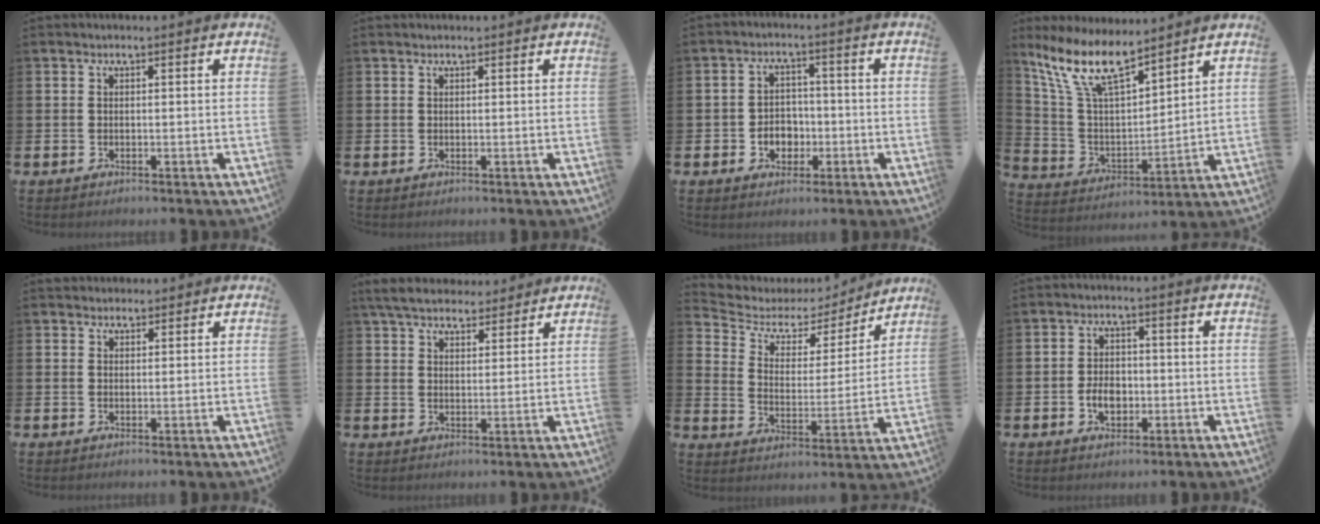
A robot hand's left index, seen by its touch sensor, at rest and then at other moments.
{"total": 0.0}
{"total": 3.6, "force": [-1.2, 3.0, 1.4], "torque": [-0.025, 0.002, -0.031]}
{"total": 10.9, "force": [8.8, 2.8, 5.8], "torque": [-0.151, -0.038, 0.157]}
{"total": 1.8, "force": [1.7, 0.6, -0.2], "torque": [0.011, -0.005, 0.030]}
{"total": 5.9, "force": [5.4, 1.7, 1.4], "torque": [-0.051, -0.016, 0.101]}
{"total": 5.3, "force": [4.2, 2.9, 1.3], "torque": [-0.062, -0.031, 0.064]}
{"total": 3.8, "force": [-1.2, 2.6, 2.5], "torque": [-0.030, -0.003, -0.027]}